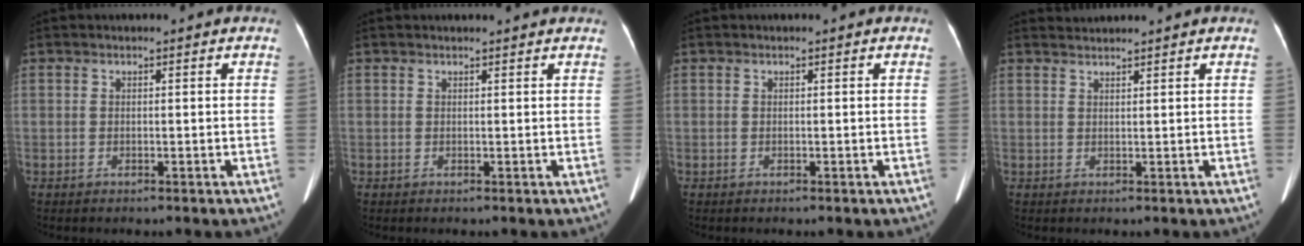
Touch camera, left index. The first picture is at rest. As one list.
[{"total": 2.4, "force": [2.3, 0.0, 0.6], "torque": [-0.009, 0.012, 0.026]}, {"total": 0.0}, {"total": 1.6, "force": [1.5, -0.3, -0.3], "torque": [-0.004, 0.011, 0.035]}]